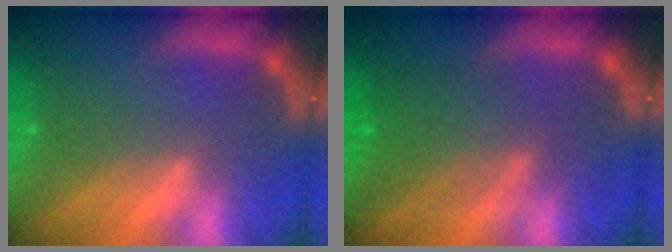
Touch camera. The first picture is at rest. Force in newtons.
{"total": 5.5}